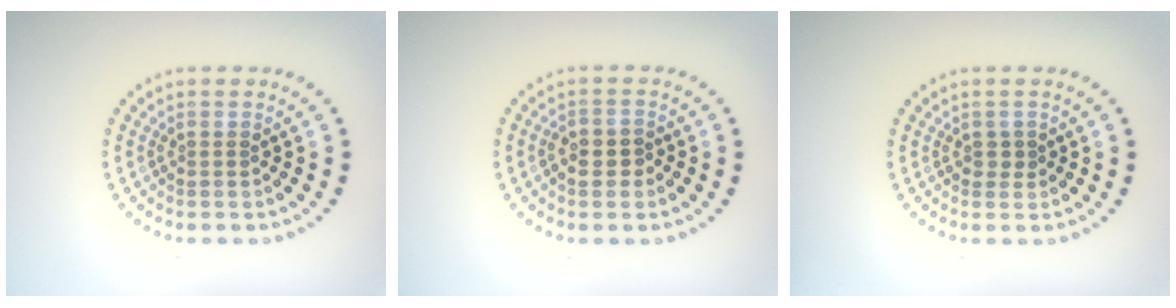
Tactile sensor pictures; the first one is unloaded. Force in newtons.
{"total": 2.1, "press": 2.0, "slide": 0.6}
{"total": 1.0, "press": 1.0, "slide": 0.3}